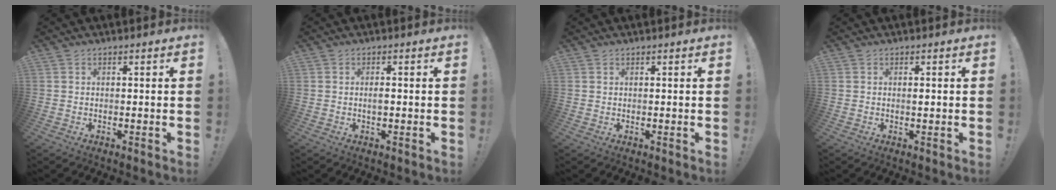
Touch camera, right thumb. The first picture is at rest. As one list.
[{"total": 1.6, "force": [-0.4, 0.6, 1.4], "torque": [-0.023, 0.002, -0.009]}, {"total": 0.6, "force": [0.5, 0.4, -0.1], "torque": [0.008, -0.003, 0.008]}, {"total": 0.6, "force": [0.0, 0.2, 0.6], "torque": [0.004, -0.005, -0.005]}]